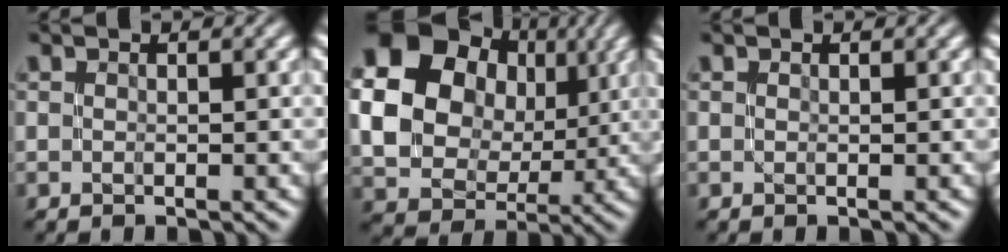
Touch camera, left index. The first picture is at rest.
{"total": 16.3, "force": [3.9, 13.7, 7.9], "torque": [-0.205, 0.026, 0.066]}
{"total": 0.0}